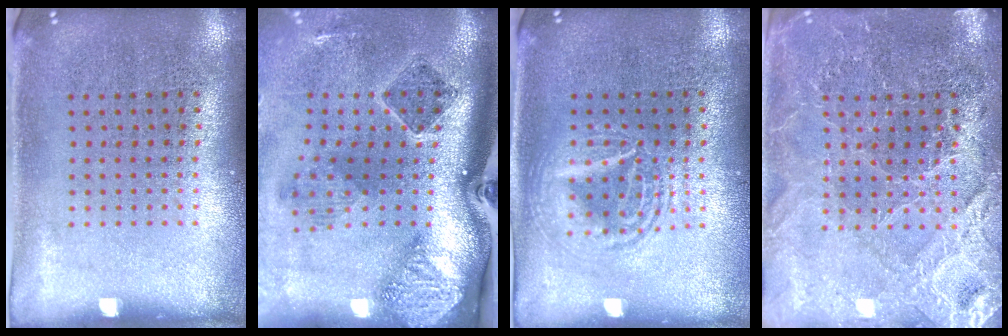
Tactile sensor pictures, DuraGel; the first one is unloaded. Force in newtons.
{"total": 2.9, "press": 1.9, "slide": 2.2}
{"total": 2.7, "press": 2.7, "slide": 0.3}
{"total": 3.7, "press": 3.5, "slide": 1.0}